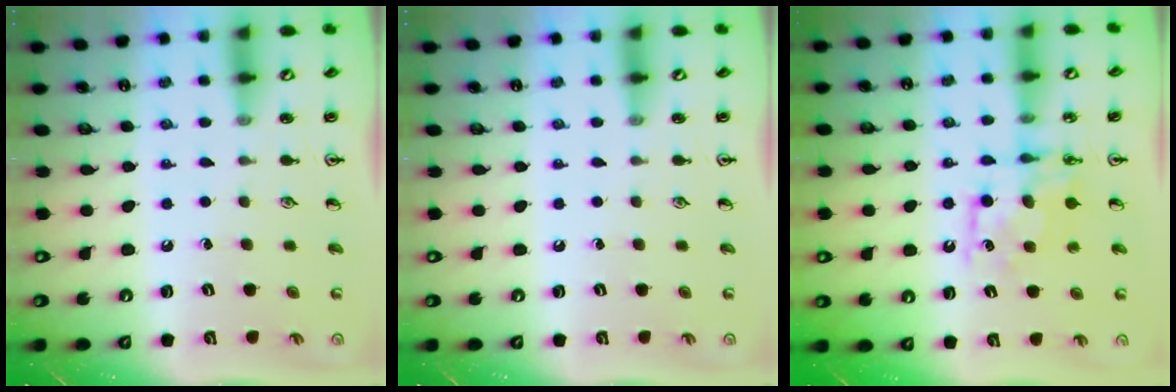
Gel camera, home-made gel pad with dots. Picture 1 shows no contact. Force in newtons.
{"total": 0.0}
{"total": 7.7, "press": 7.7, "slide": 0.4}